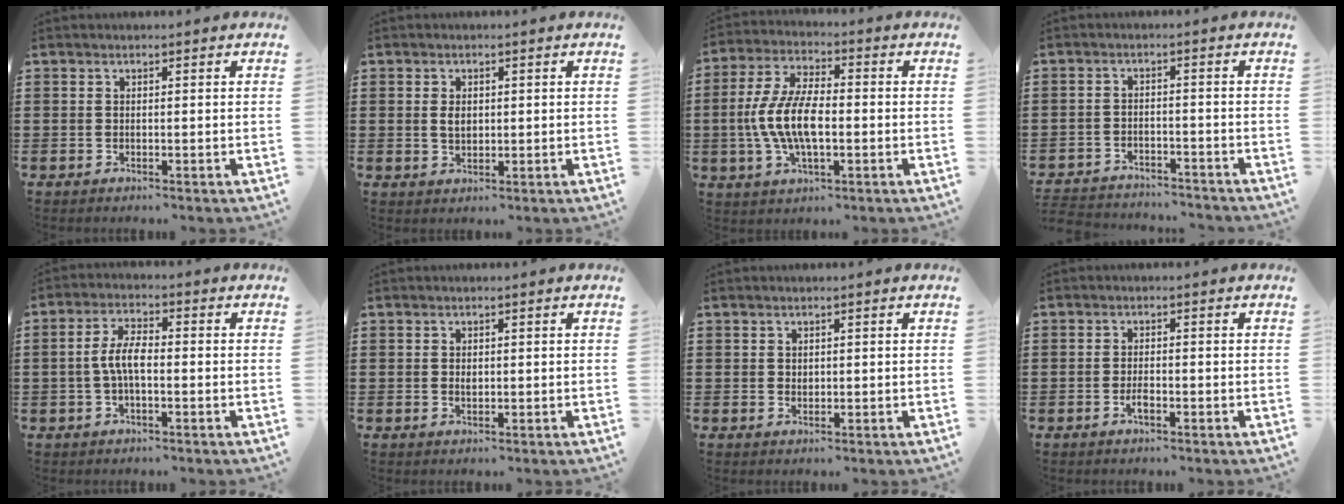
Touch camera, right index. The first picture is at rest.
{"total": 2.1, "force": [0.4, 1.2, 1.7], "torque": [-0.035, 0.007, 0.008]}
{"total": 9.3, "force": [-1.2, 3.9, 8.3], "torque": [-0.192, -0.005, -0.030]}
{"total": 3.3, "force": [-3.3, 0.1, -0.1], "torque": [-0.006, -0.004, -0.069]}
{"total": 5.0, "force": [-0.6, 1.6, 4.7], "torque": [-0.104, -0.001, -0.016]}
{"total": 0.9, "force": [0.1, 0.6, 0.6], "torque": [-0.015, 0.003, 0.002]}
{"total": 0.8, "force": [0.4, 0.6, 0.2], "torque": [-0.005, 0.004, 0.009]}
{"total": 2.1, "force": [-1.0, 0.6, 1.7], "torque": [-0.040, -0.002, -0.020]}